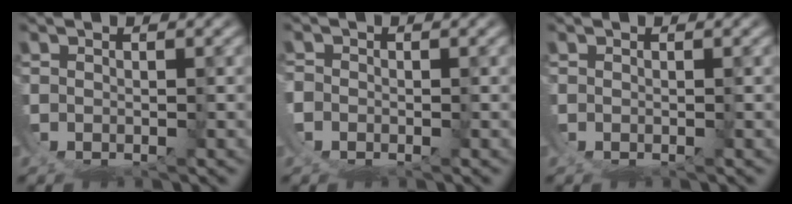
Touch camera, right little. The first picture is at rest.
{"total": 1.2, "force": [-0.6, 1.0, 0.1], "torque": [-0.008, -0.008, -0.011]}
{"total": 0.0}